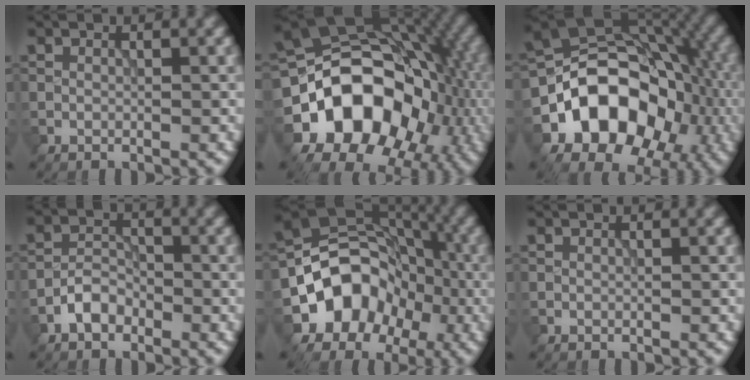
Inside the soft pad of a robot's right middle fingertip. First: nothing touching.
{"total": 15.3, "force": [-4.6, 11.4, 9.1], "torque": [-0.132, -0.002, -0.083]}
{"total": 12.6, "force": [-4.2, 9.5, 7.1], "torque": [-0.100, 0.002, -0.077]}
{"total": 2.5, "force": [-1.6, 1.5, 1.2], "torque": [-0.019, 0.010, -0.034]}
{"total": 8.3, "force": [-2.9, 6.8, 3.8], "torque": [-0.023, 0.009, -0.056]}
{"total": 0.0}